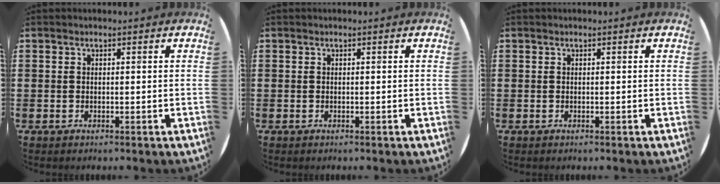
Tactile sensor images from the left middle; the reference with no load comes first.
{"total": 0.0}
{"total": 0.0}